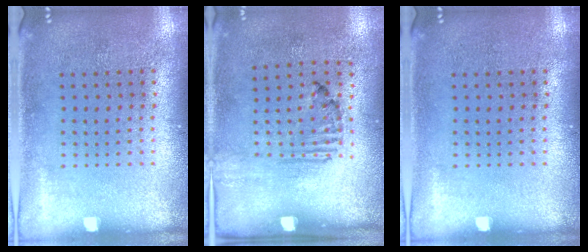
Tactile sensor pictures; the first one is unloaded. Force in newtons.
{"total": 1.7, "press": 1.0, "slide": 1.3}
{"total": 0.0}